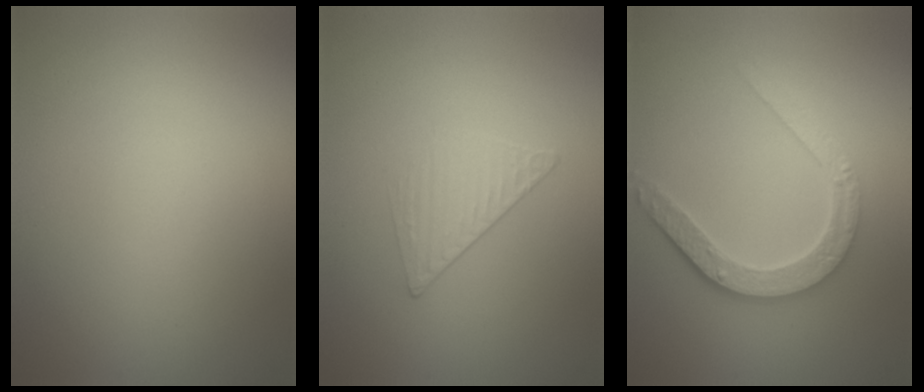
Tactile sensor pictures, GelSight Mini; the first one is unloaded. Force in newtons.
{"total": 1.5, "press": 0.7, "slide": 1.3}
{"total": 4.6, "press": 3.5, "slide": 3.0}